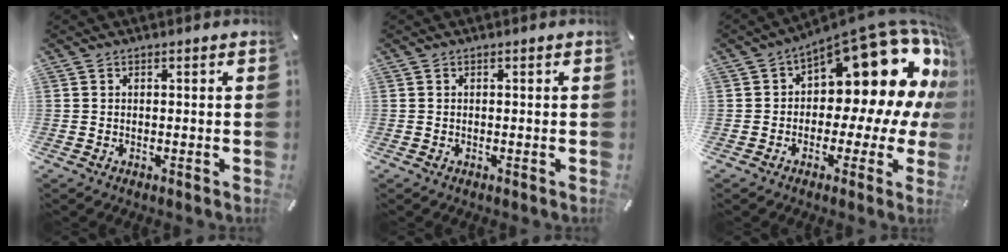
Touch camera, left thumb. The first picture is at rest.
{"total": 0.0}
{"total": 20.2, "force": [8.6, 10.3, 15.1], "torque": [-0.187, -0.081, 0.145]}